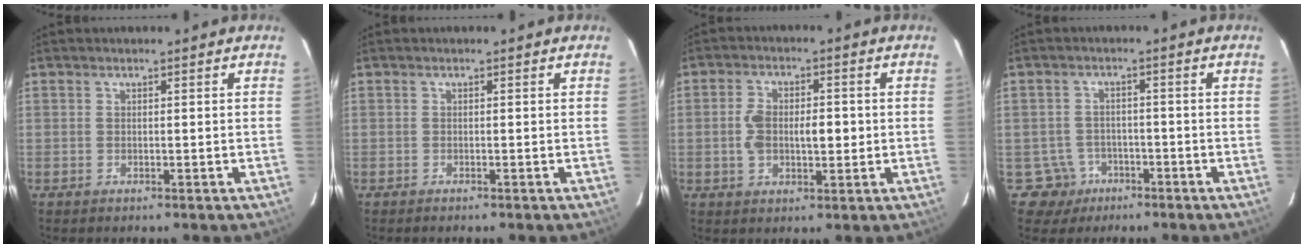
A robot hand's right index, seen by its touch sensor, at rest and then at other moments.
{"total": 0.8, "force": [-0.7, 0.1, 0.4], "torque": [-0.006, -0.002, -0.010]}
{"total": 7.2, "force": [-0.3, 3.6, 6.2], "torque": [-0.115, 0.017, -0.003]}
{"total": 5.1, "force": [-2.2, 4.6, -0.5], "torque": [0.010, 0.012, -0.033]}